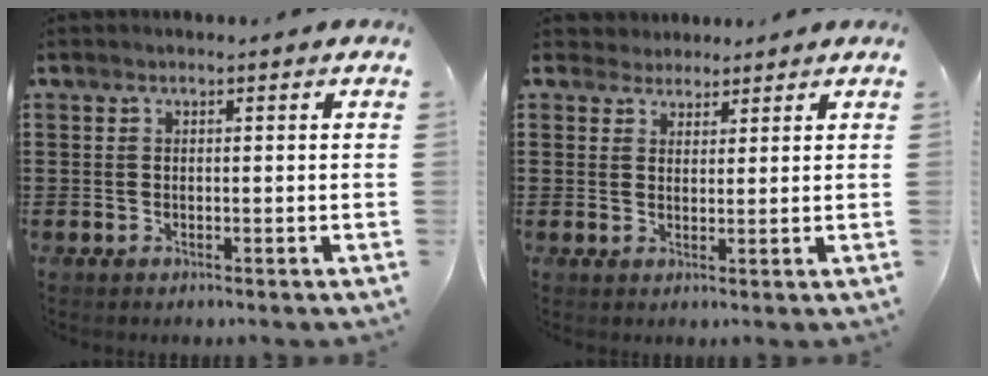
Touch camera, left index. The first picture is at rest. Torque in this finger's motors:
{"motor_torque": [-0.13, -0.23, -0.01, -0.02]}